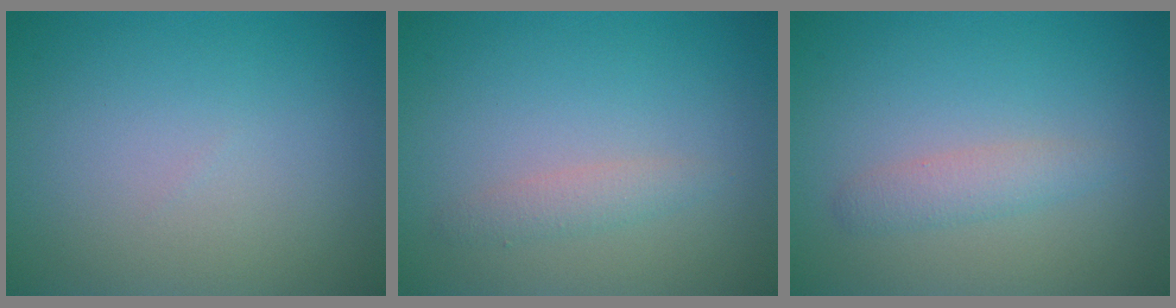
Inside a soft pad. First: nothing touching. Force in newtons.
{"total": 1.4, "press": 1.4, "slide": 0.1}
{"total": 1.8, "press": 1.8, "slide": 0.0}